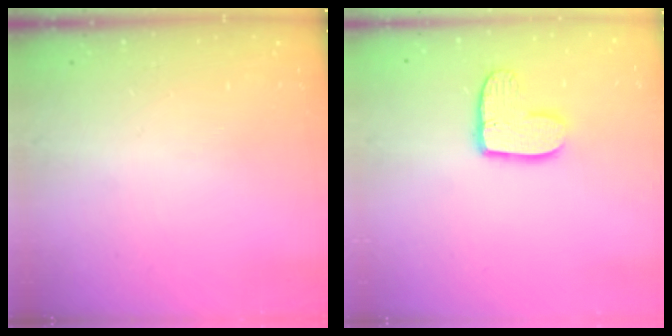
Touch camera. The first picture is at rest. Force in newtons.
{"total": 10.7, "press": 10.7, "slide": 0.8}